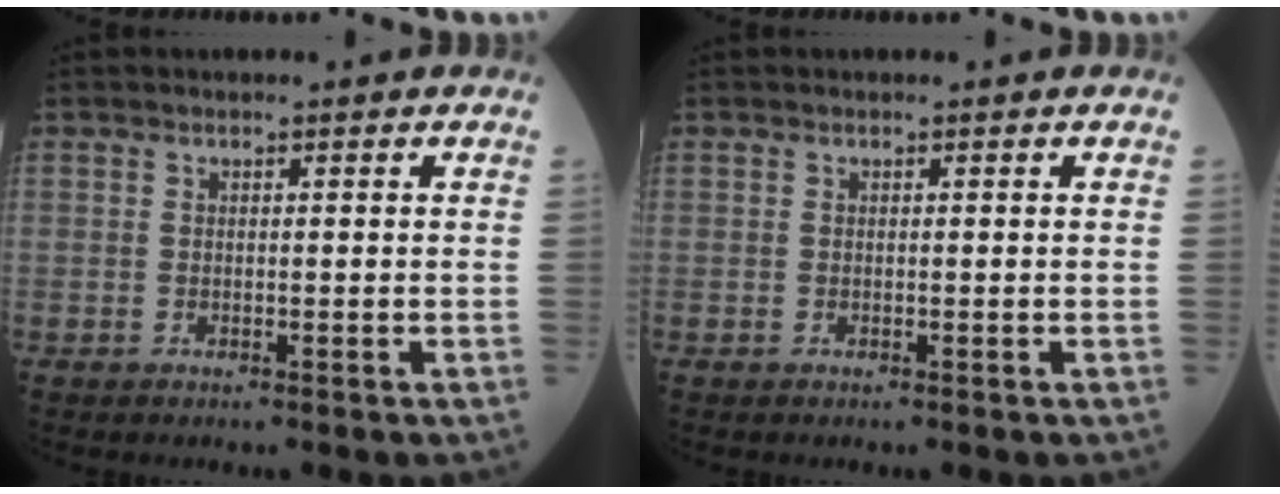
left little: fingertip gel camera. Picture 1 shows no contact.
{"total": 0.0}